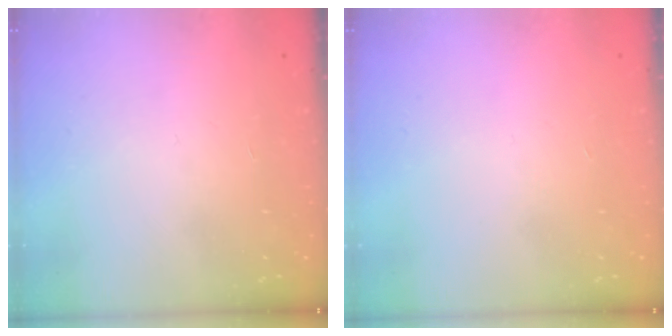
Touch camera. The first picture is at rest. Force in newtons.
{"total": 0.0}